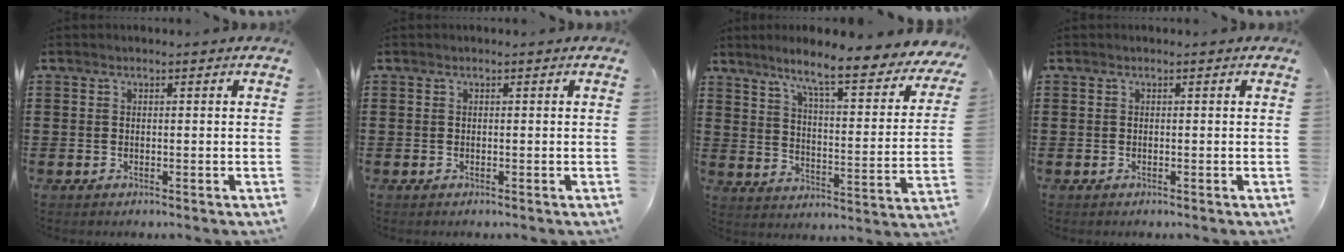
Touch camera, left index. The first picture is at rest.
{"total": 0.0}
{"total": 8.4, "force": [7.0, -0.3, 4.6], "torque": [-0.103, -0.057, 0.107]}
{"total": 0.0}